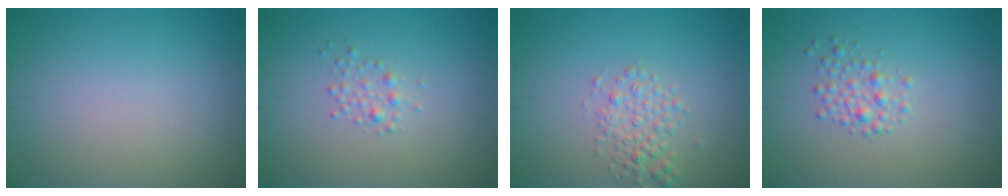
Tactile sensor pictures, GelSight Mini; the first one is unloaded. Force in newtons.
{"total": 1.2, "press": 1.2, "slide": 0.0}
{"total": 2.2, "press": 2.2, "slide": 0.1}
{"total": 1.8, "press": 1.8, "slide": 0.0}